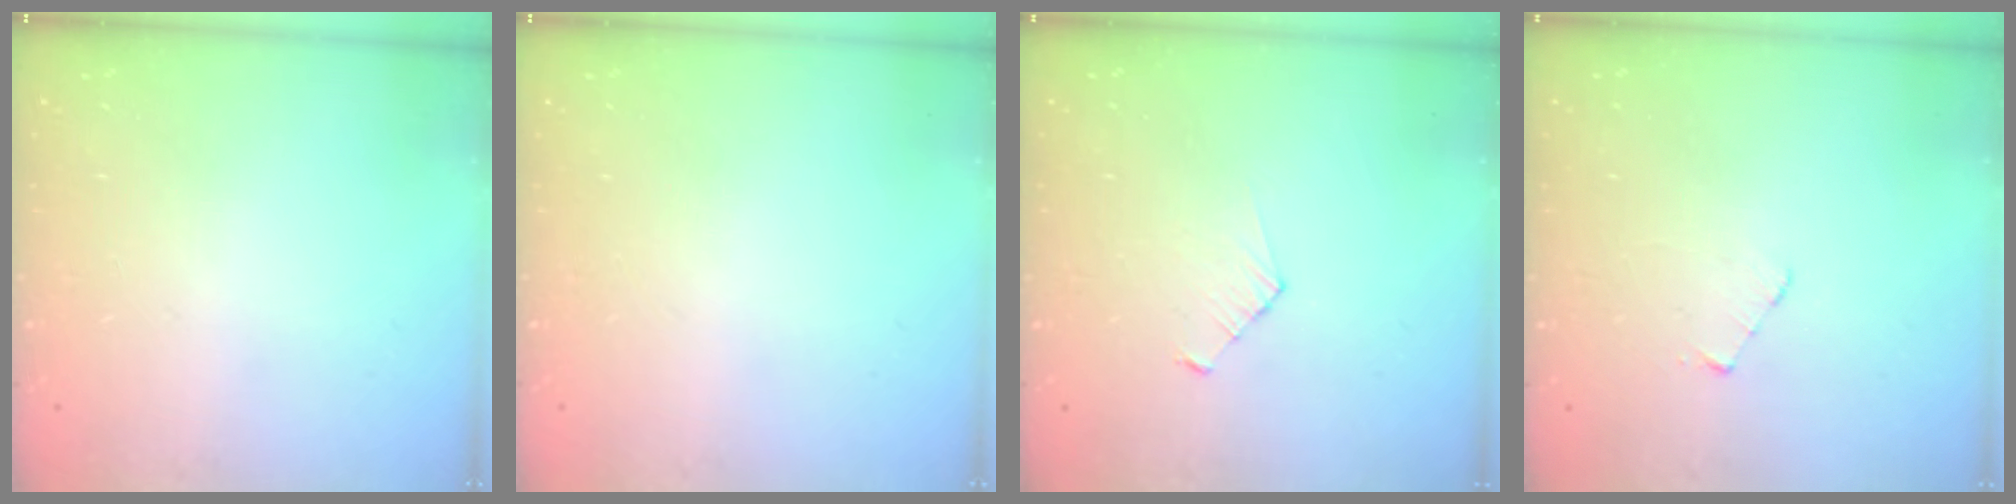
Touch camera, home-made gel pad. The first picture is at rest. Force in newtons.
{"total": 0.0}
{"total": 4.5, "press": 4.5, "slide": 0.4}
{"total": 2.6, "press": 2.6, "slide": 0.3}